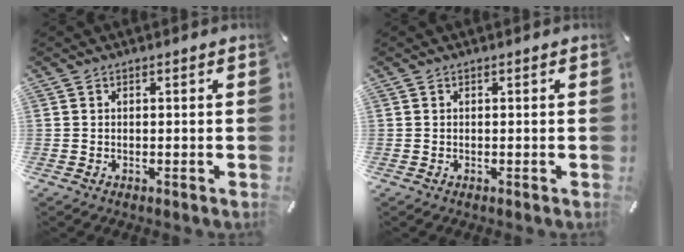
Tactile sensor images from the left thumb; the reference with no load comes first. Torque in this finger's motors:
{"motor_torque": [-0.10, 0.03, 0.03, -0.03, 0.01]}